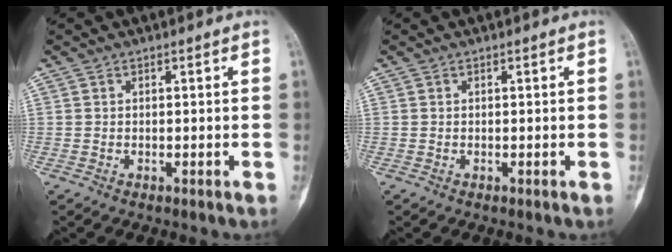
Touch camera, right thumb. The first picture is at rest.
{"total": 0.0}